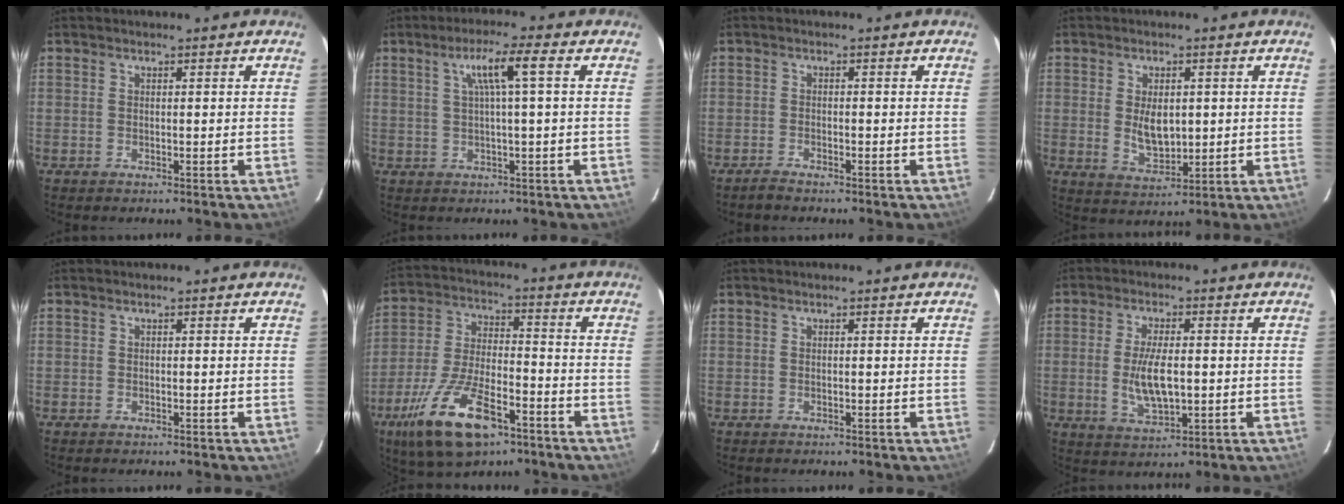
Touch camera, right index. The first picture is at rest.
{"total": 5.8, "force": [1.4, -0.5, 5.6], "torque": [-0.097, 0.008, 0.027]}
{"total": 1.8, "force": [-1.7, 0.1, 0.6], "torque": [-0.023, -0.003, -0.031]}
{"total": 5.7, "force": [0.5, 3.6, 4.4], "torque": [-0.075, -0.007, 0.020]}
{"total": 0.0}
{"total": 17.2, "force": [-9.9, 6.6, 12.4], "torque": [-0.260, -0.028, -0.178]}
{"total": 0.0}
{"total": 7.9, "force": [-0.6, 3.3, 7.2], "torque": [-0.138, -0.009, -0.005]}